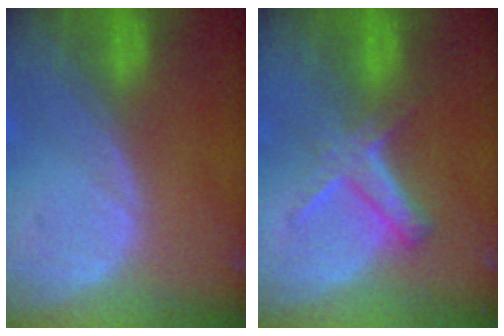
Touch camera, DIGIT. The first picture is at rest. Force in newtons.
{"total": 5.8, "press": 5.1, "slide": 2.9}